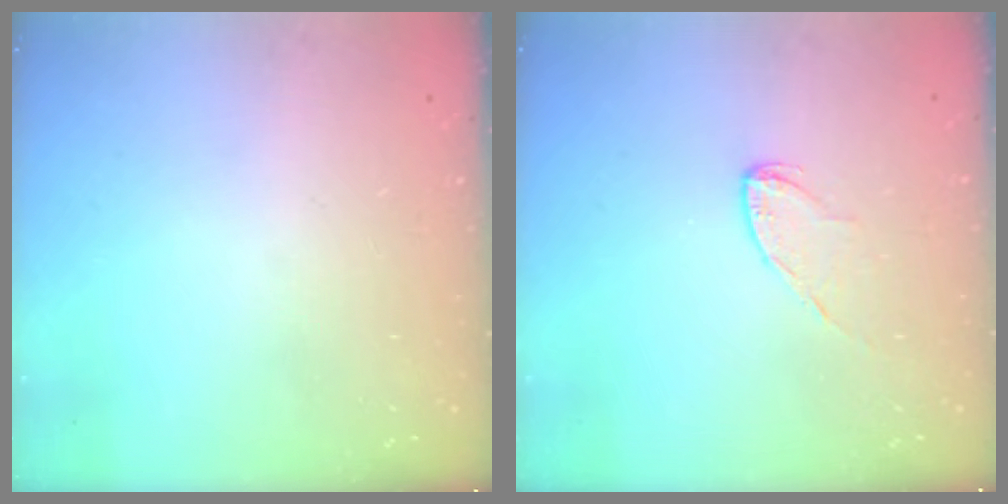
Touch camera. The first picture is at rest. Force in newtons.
{"total": 5.3, "press": 5.3, "slide": 0.5}